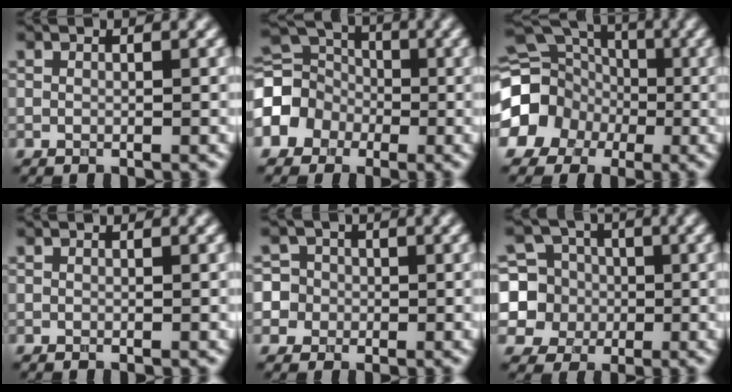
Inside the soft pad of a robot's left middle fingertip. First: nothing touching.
{"total": 7.2, "force": [-1.9, 5.9, 3.5], "torque": [-0.058, 0.006, -0.058]}
{"total": 17.7, "force": [-3.3, 16.3, 6.2], "torque": [-0.156, -0.006, -0.096]}
{"total": 0.0}
{"total": 6.3, "force": [-0.1, 6.1, 1.7], "torque": [-0.035, 0.034, -0.024]}
{"total": 7.2, "force": [0.2, 6.8, 2.1], "torque": [-0.054, 0.033, -0.015]}